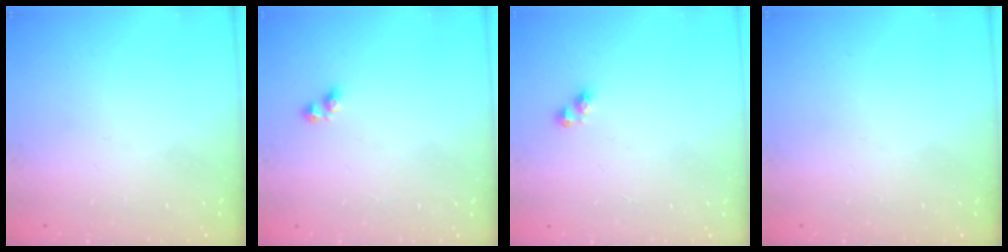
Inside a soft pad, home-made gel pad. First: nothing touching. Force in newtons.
{"total": 2.8, "press": 2.8, "slide": 0.1}
{"total": 3.8, "press": 3.7, "slide": 0.4}
{"total": 0.0}